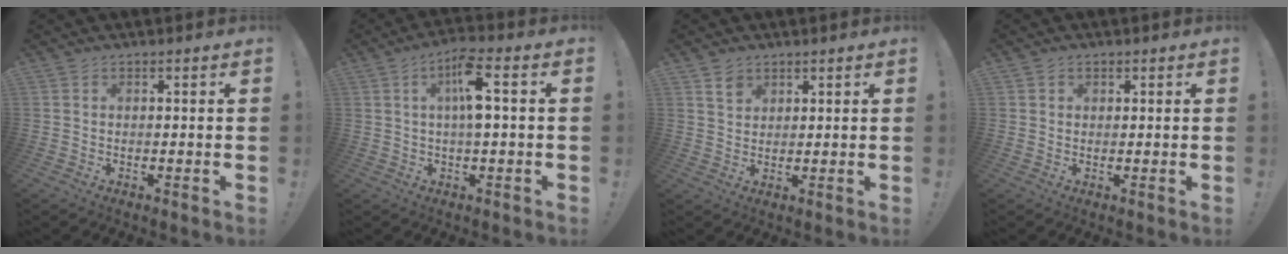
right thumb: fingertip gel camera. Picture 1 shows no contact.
{"total": 8.8, "force": [1.5, 2.1, 8.4], "torque": [-0.131, -0.001, 0.020]}
{"total": 3.7, "force": [2.5, 2.4, 1.1], "torque": [-0.006, -0.013, 0.045]}
{"total": 1.1, "force": [0.6, 0.9, 0.2], "torque": [-0.002, 0.000, 0.010]}